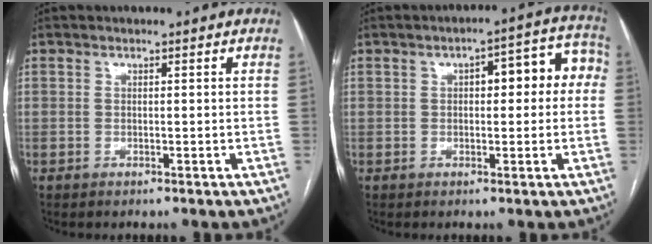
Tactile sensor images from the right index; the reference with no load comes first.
{"total": 8.5, "force": [1.1, 3.6, 7.6], "torque": [-0.083, 0.046, 0.009]}